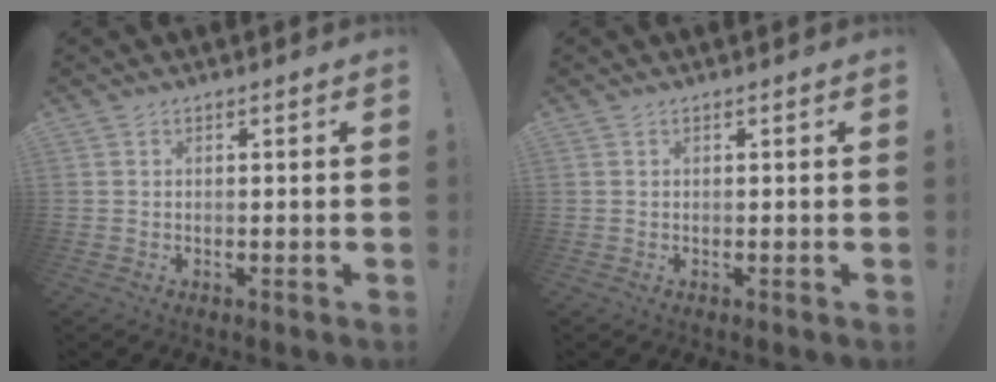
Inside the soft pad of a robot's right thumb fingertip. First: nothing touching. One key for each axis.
{"total": 0.0}